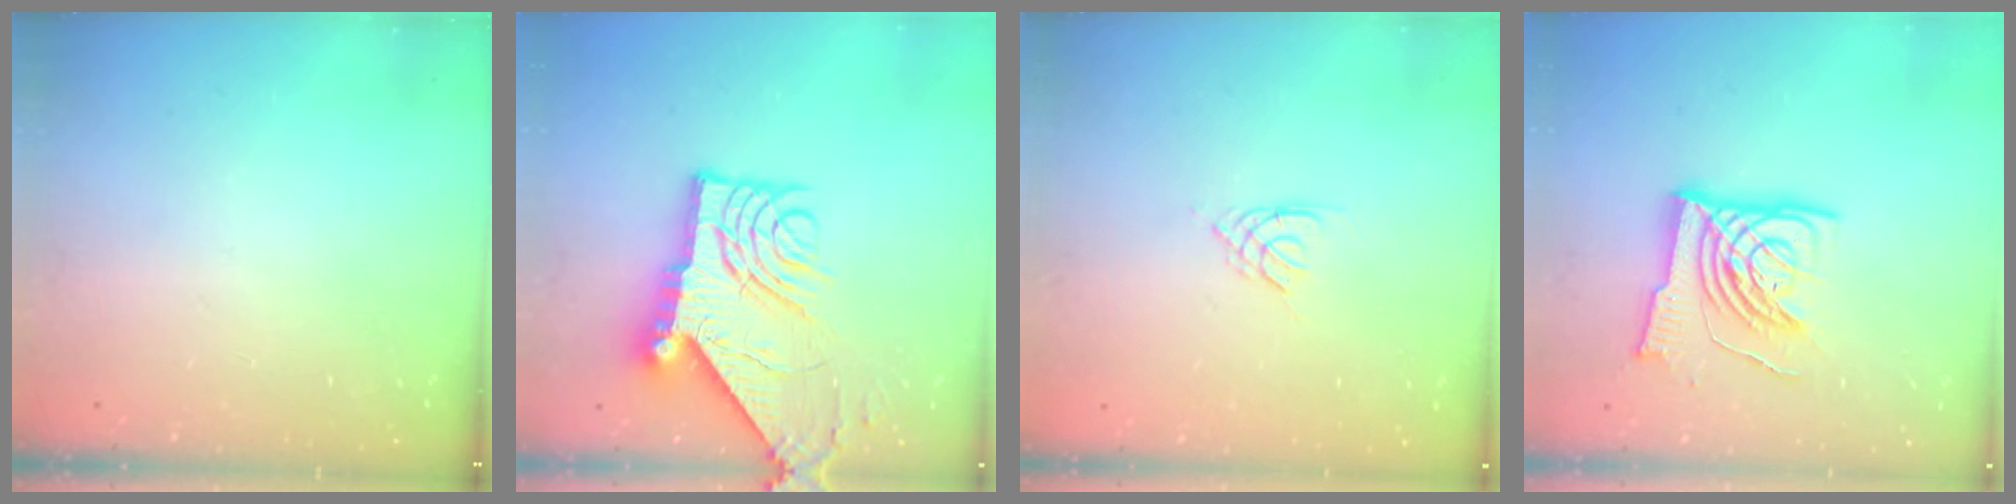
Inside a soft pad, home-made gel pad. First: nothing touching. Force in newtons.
{"total": 15.2, "press": 15.1, "slide": 1.6}
{"total": 2.1, "press": 2.1, "slide": 0.4}
{"total": 12.4, "press": 12.2, "slide": 2.0}